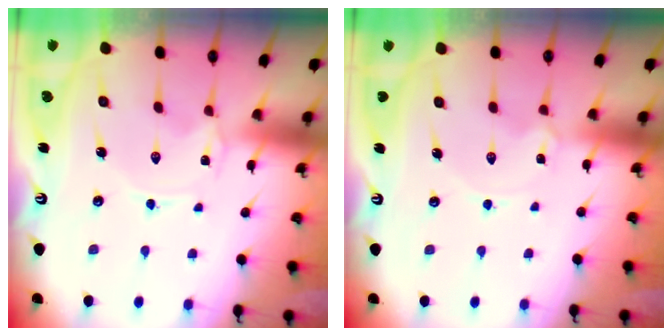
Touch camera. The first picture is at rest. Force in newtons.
{"total": 1.8, "press": 1.8, "slide": 0.3}